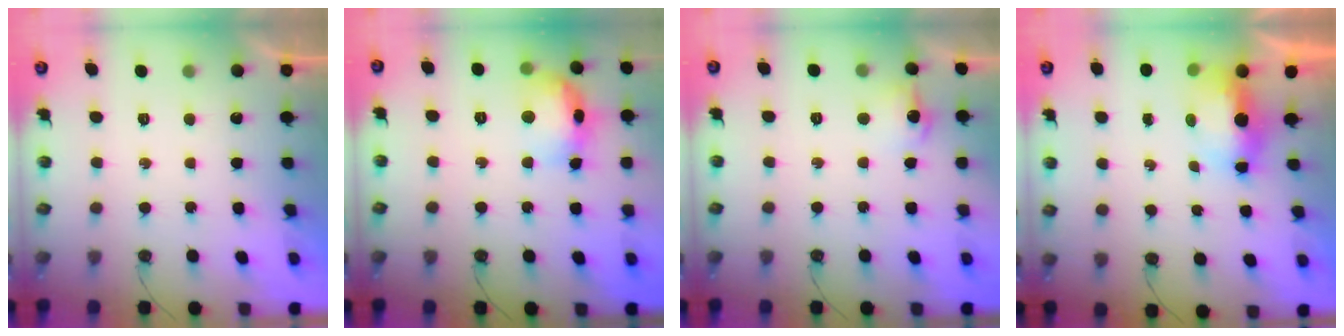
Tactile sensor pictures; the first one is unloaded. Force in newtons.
{"total": 14.5, "press": 14.5, "slide": 0.9}
{"total": 8.0, "press": 8.0, "slide": 0.8}
{"total": 6.9, "press": 6.8, "slide": 1.3}